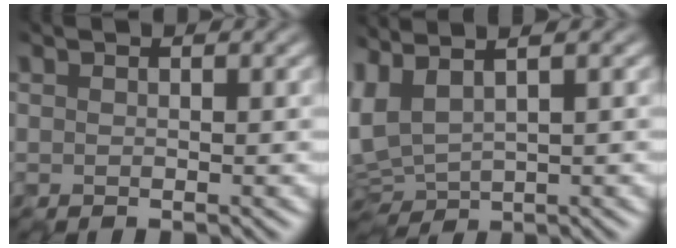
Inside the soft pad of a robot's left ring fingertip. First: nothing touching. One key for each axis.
{"total": 3.2, "fx": 1.8, "fy": 1.3, "fz": 2.3, "tx": -0.070, "ty": 0.013, "tz": 0.038}